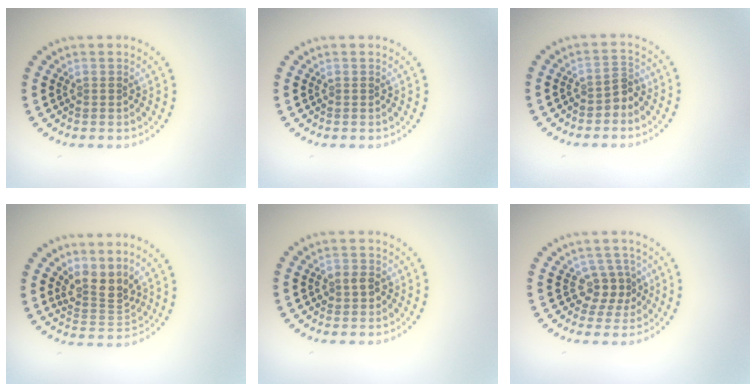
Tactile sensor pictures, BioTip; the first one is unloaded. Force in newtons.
{"total": 0.0}
{"total": 1.5, "press": 1.2, "slide": 0.9}
{"total": 3.0, "press": 2.2, "slide": 2.1}
{"total": 1.8, "press": 1.7, "slide": 0.4}
{"total": 2.5, "press": 2.0, "slide": 1.5}